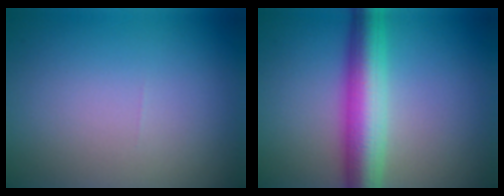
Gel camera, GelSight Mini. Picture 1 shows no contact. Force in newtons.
{"total": 7.1, "press": 7.1, "slide": 0.3}